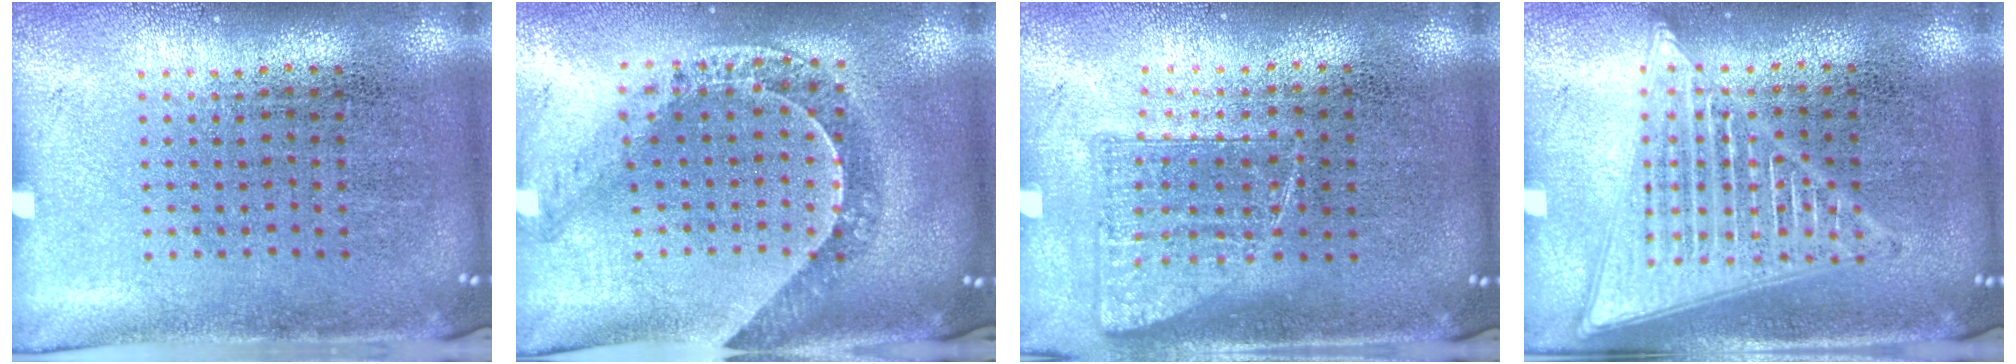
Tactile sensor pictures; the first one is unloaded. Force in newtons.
{"total": 1.2, "press": 1.1, "slide": 0.2}
{"total": 0.9, "press": 0.8, "slide": 0.3}
{"total": 3.2, "press": 3.2, "slide": 0.2}